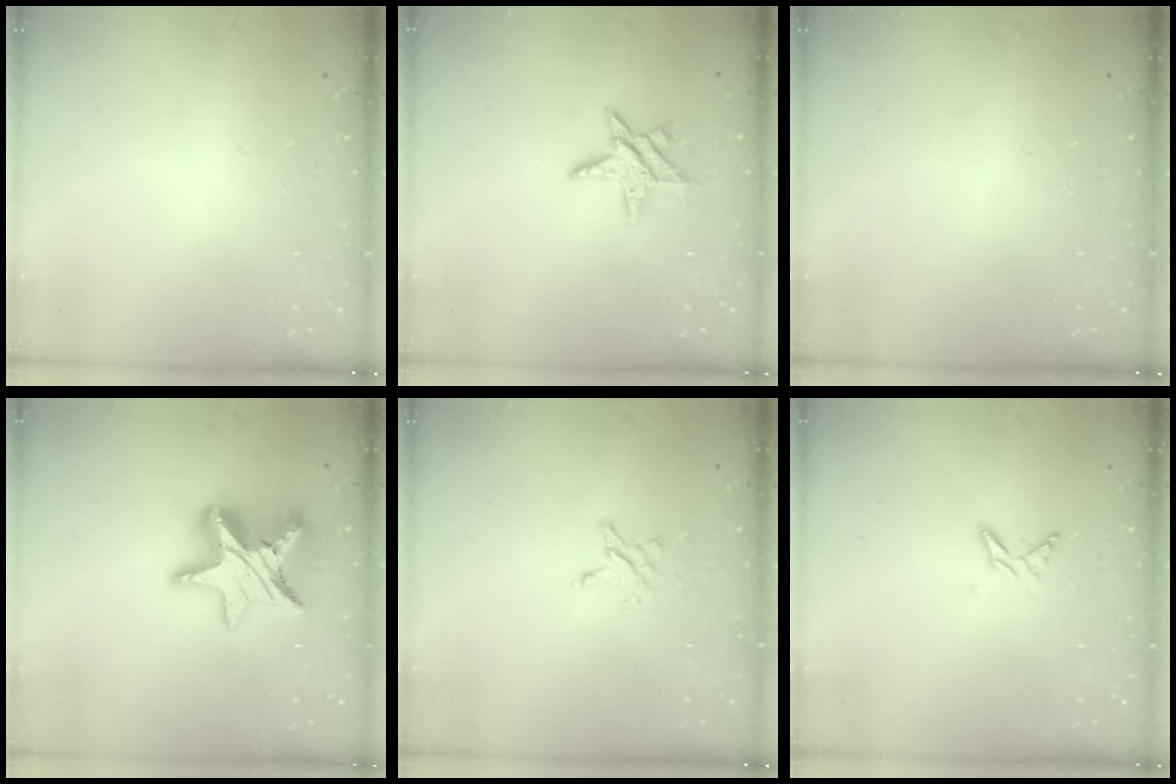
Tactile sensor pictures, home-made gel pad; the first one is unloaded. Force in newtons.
{"total": 7.2, "press": 7.2, "slide": 0.1}
{"total": 0.0}
{"total": 14.4, "press": 14.3, "slide": 1.1}
{"total": 2.8, "press": 2.8, "slide": 0.3}
{"total": 4.6, "press": 4.6, "slide": 0.6}